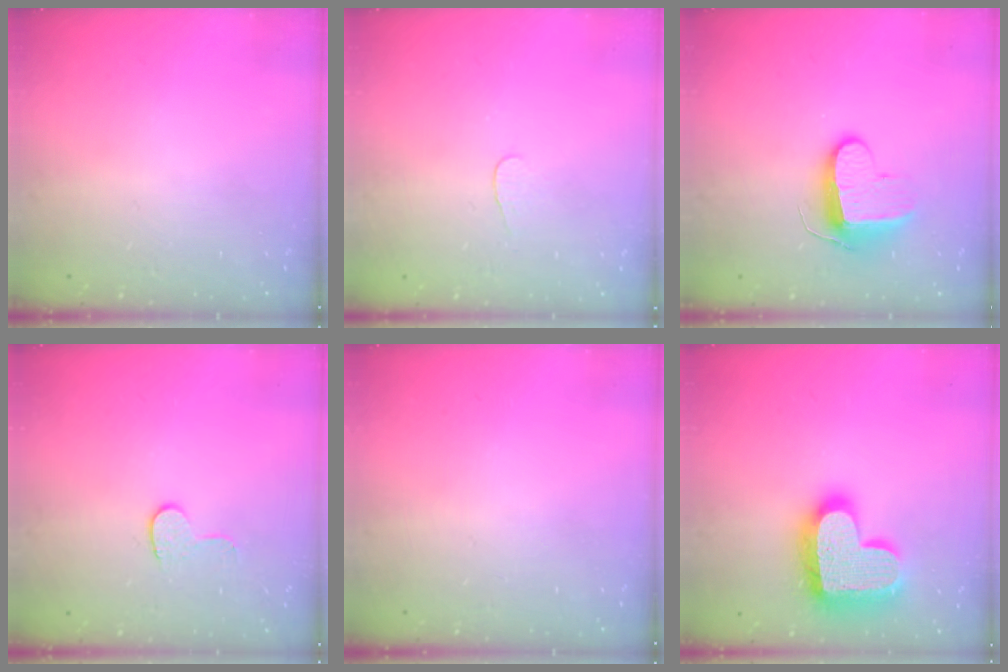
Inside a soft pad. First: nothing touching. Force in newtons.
{"total": 2.8, "press": 2.7, "slide": 0.3}
{"total": 9.9, "press": 9.9, "slide": 0.1}
{"total": 5.4, "press": 5.4, "slide": 0.5}
{"total": 0.0}
{"total": 20.8, "press": 20.7, "slide": 1.5}